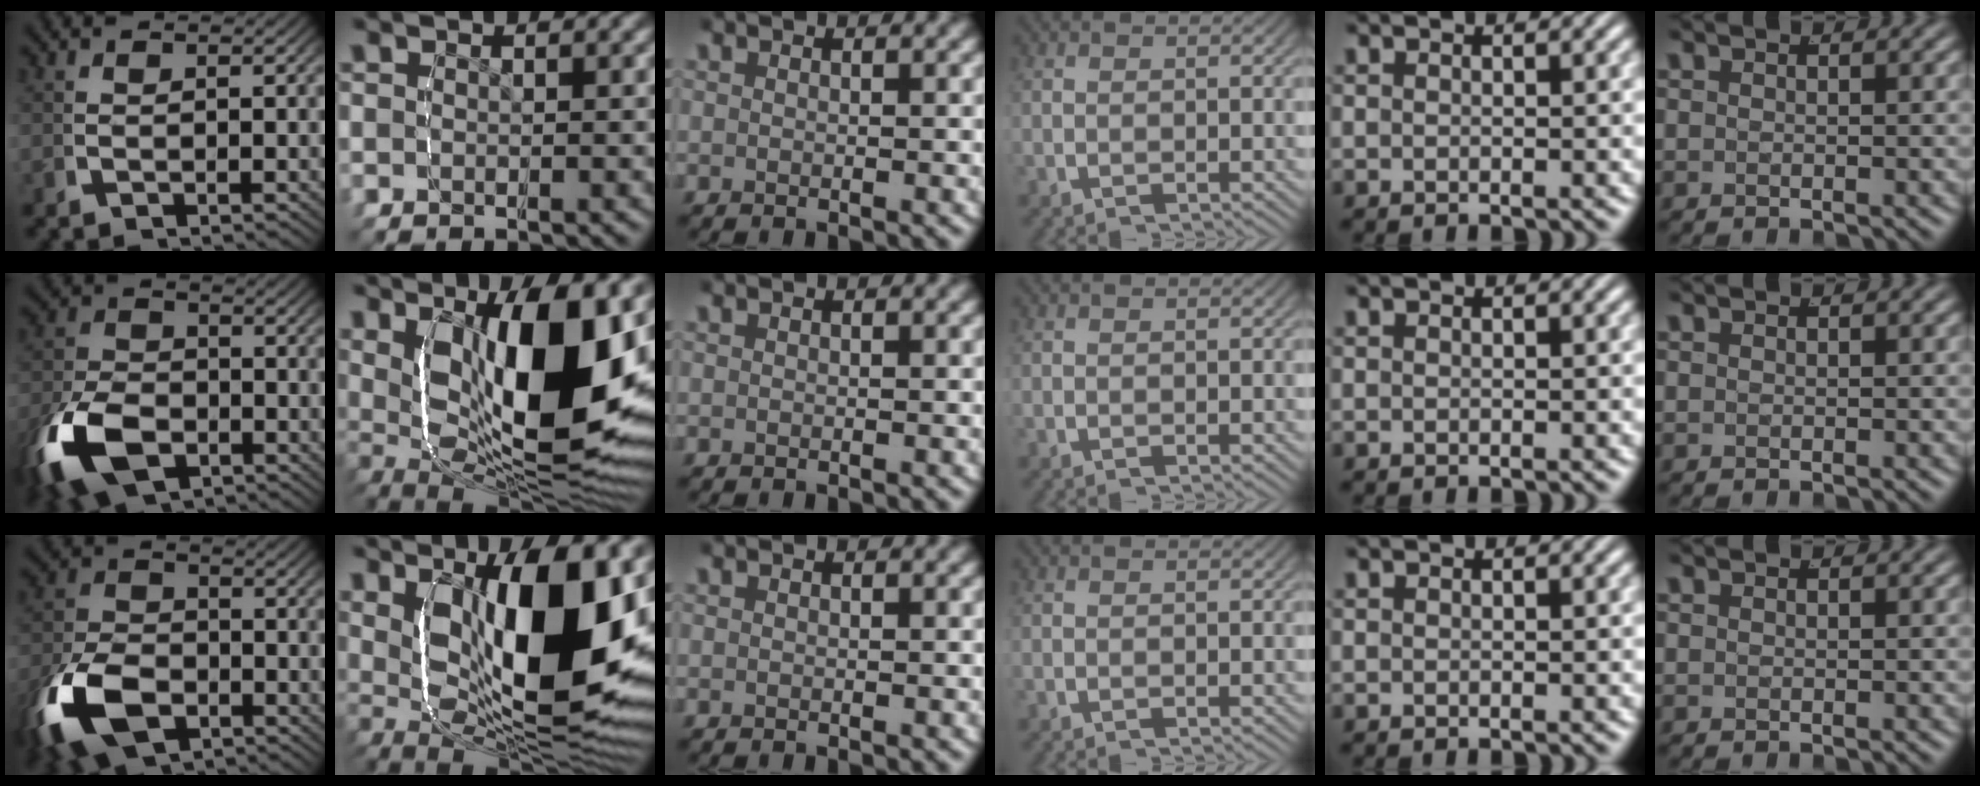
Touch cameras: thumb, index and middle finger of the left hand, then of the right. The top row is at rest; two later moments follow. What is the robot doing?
{"motion": "lift_and_place", "object": "markers"}